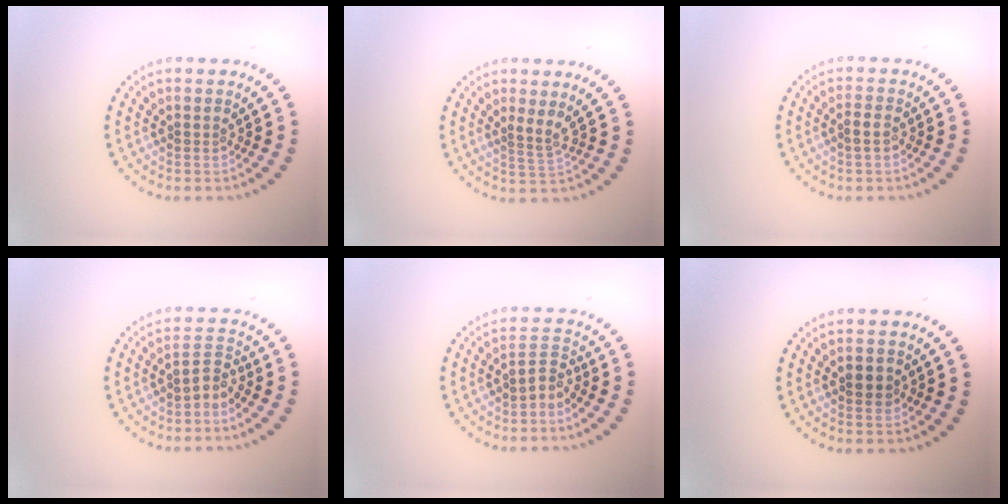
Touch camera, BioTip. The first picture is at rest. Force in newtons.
{"total": 1.7, "press": 1.1, "slide": 1.3}
{"total": 1.4, "press": 1.3, "slide": 0.6}
{"total": 2.2, "press": 1.5, "slide": 1.6}
{"total": 2.2, "press": 1.5, "slide": 1.6}
{"total": 1.7, "press": 1.7, "slide": 0.1}